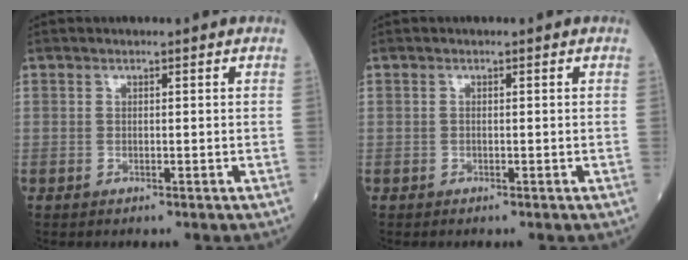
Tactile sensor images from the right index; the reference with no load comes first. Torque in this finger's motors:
{"motor_torque": [0.14, -0.04, 0.04, -0.01]}